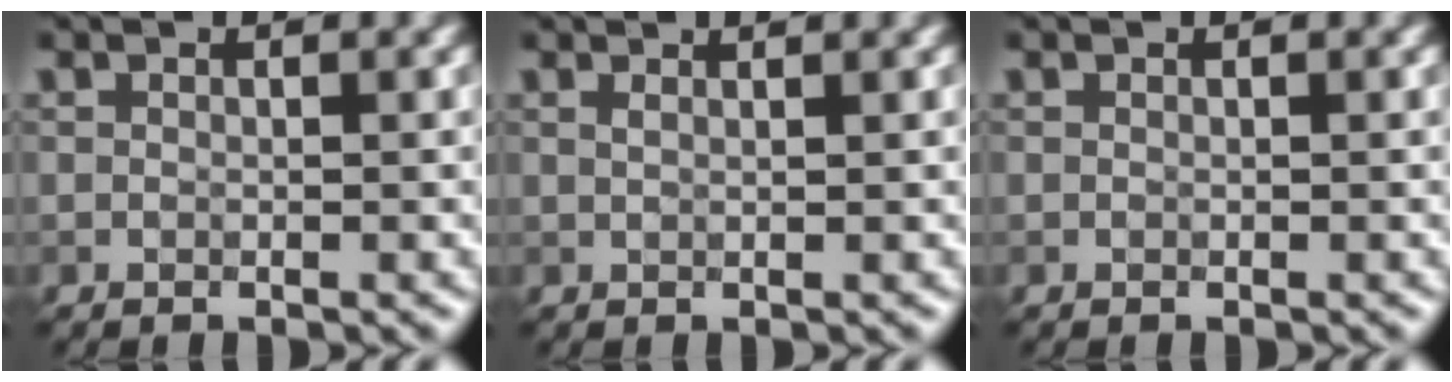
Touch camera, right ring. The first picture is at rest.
{"total": 2.1, "force": [1.5, 0.8, 1.2], "torque": [-0.012, 0.002, -0.002]}
{"total": 0.0}